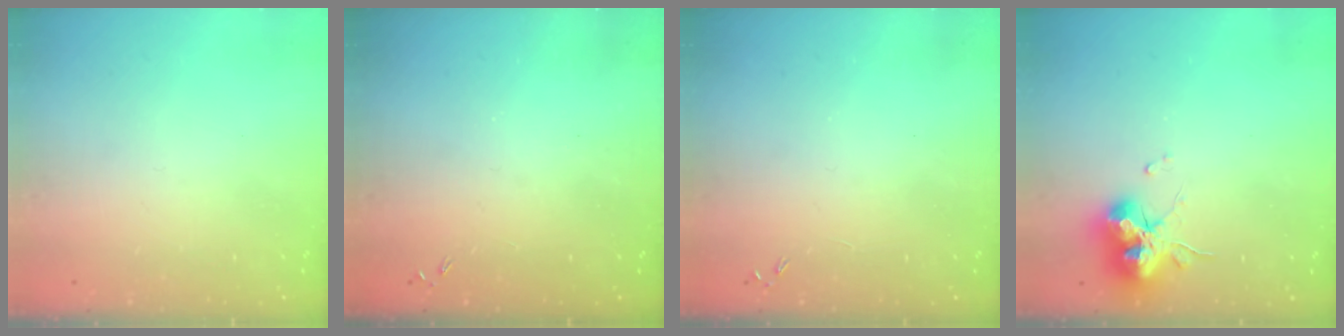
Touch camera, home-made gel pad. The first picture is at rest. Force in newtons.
{"total": 0.0}
{"total": 0.0}
{"total": 14.7, "press": 14.7, "slide": 0.6}